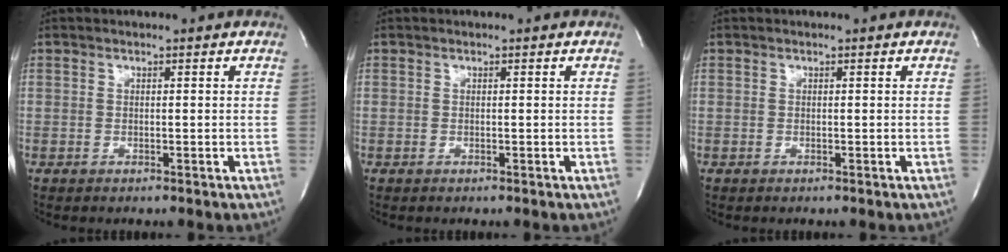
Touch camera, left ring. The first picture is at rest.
{"total": 0.0}
{"total": 0.0}